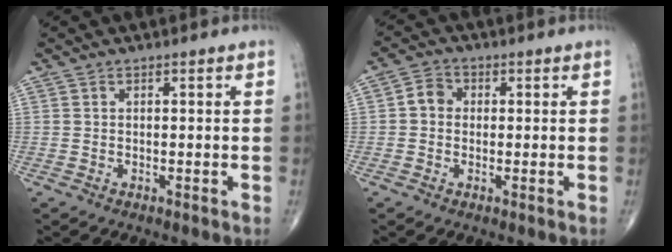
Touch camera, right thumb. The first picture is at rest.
{"total": 3.5, "force": [0.0, 3.1, 1.7], "torque": [-0.017, 0.010, -0.008]}